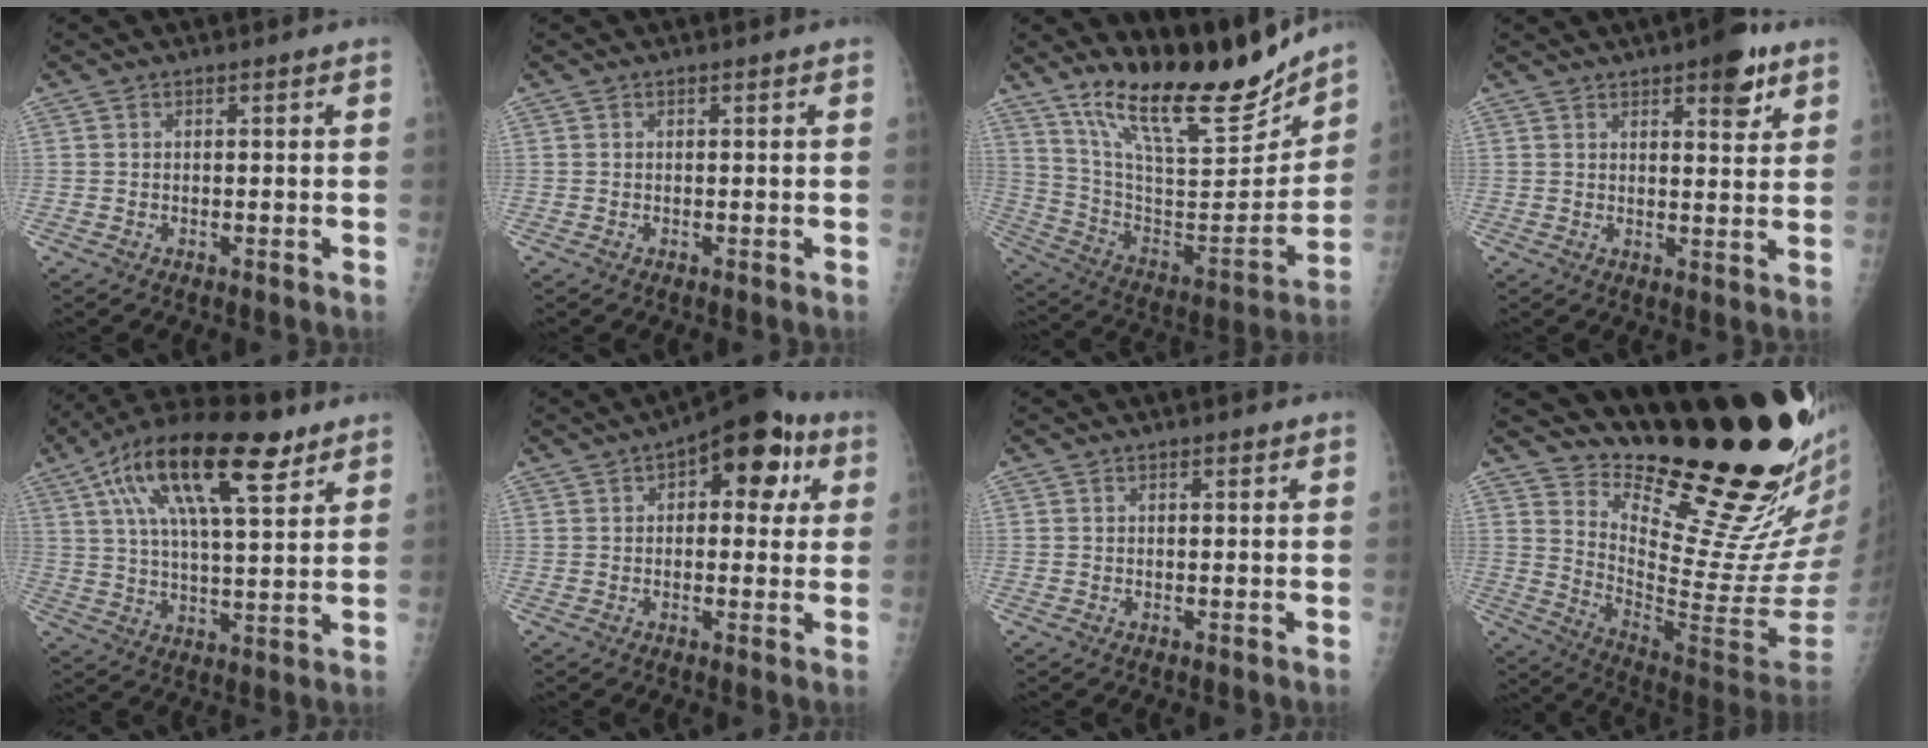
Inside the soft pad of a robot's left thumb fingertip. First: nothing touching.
{"total": 0.0}
{"total": 24.1, "force": [18.9, 6.7, 13.2], "torque": [-0.172, -0.103, 0.321]}
{"total": 7.4, "force": [4.4, 2.7, 5.4], "torque": [-0.053, -0.020, 0.053]}
{"total": 19.9, "force": [10.4, 7.0, 15.5], "torque": [-0.257, -0.012, 0.175]}
{"total": 12.8, "force": [4.5, 6.9, 9.8], "torque": [-0.080, 0.015, 0.051]}
{"total": 1.0, "force": [0.5, 0.5, 0.7], "torque": [-0.008, 0.000, 0.005]}
{"total": 25.6, "force": [20.4, 4.9, 14.7], "torque": [-0.187, -0.175, 0.305]}